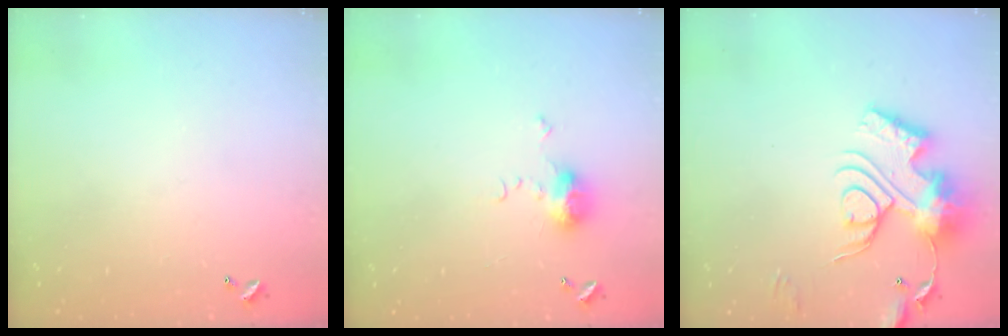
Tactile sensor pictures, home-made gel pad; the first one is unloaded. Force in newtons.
{"total": 6.2, "press": 6.2, "slide": 0.7}
{"total": 18.0, "press": 18.0, "slide": 1.7}